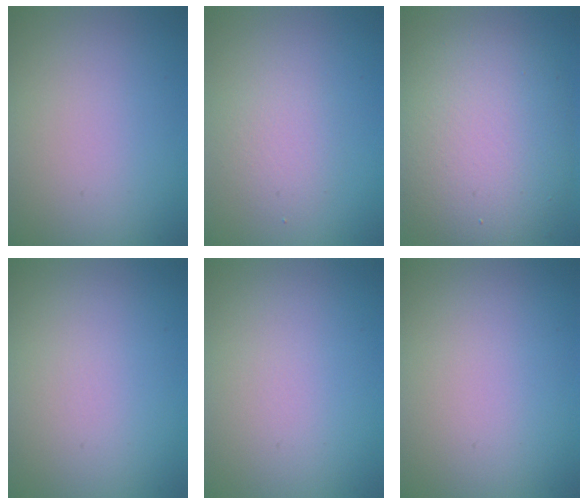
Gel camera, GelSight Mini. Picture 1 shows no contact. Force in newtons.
{"total": 2.0, "press": 1.9, "slide": 0.2}
{"total": 9.5, "press": 9.4, "slide": 0.6}
{"total": 0.0}
{"total": 0.0}
{"total": 0.0}